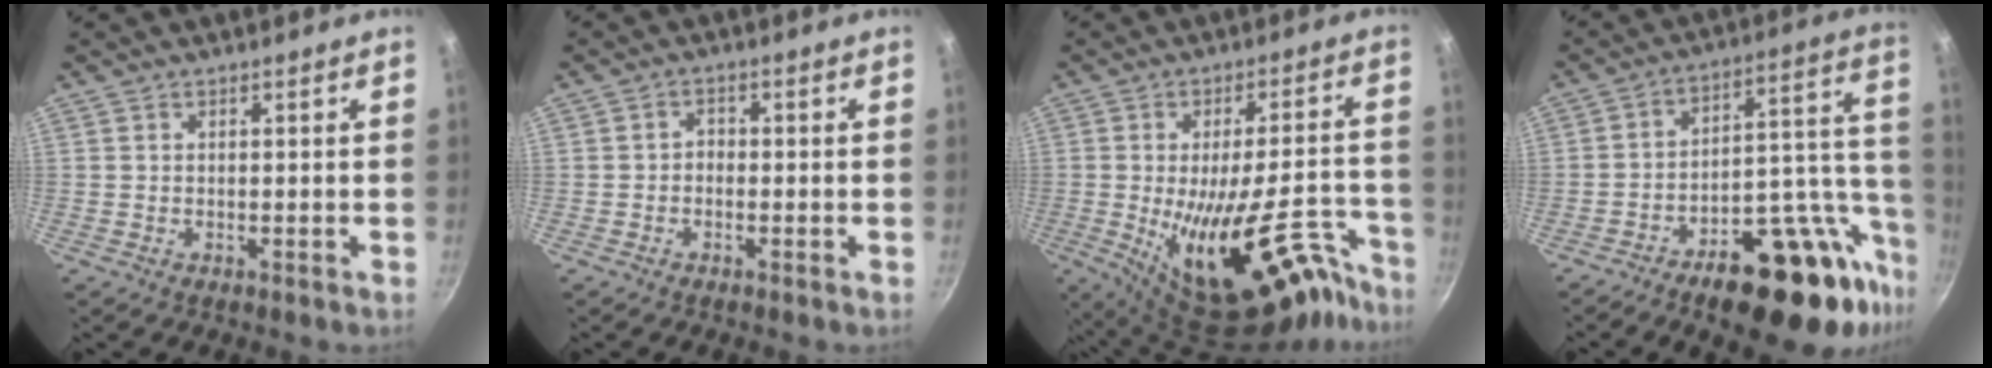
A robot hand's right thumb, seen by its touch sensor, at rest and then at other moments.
{"total": 1.6, "force": [-0.7, 1.2, 0.7], "torque": [-0.004, 0.011, -0.015]}
{"total": 24.4, "force": [-12.8, 10.0, 18.1], "torque": [-0.197, 0.046, -0.179]}
{"total": 24.4, "force": [-12.6, 10.7, 17.9], "torque": [-0.186, 0.083, -0.177]}